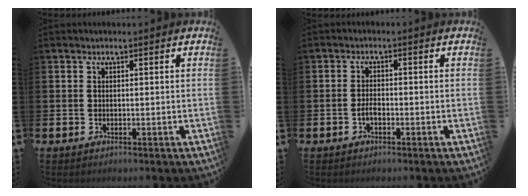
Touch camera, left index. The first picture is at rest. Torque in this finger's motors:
{"motor_torque": [0.34, 0.05, 0.01, 0.07]}